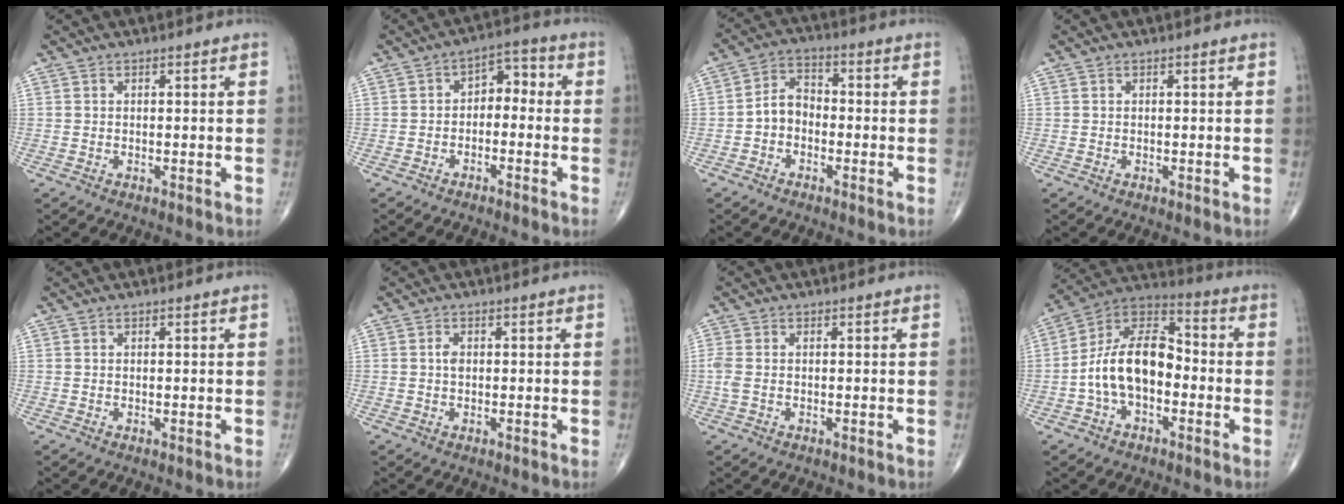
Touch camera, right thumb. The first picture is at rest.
{"total": 5.2, "force": [-0.9, 3.5, 3.7], "torque": [-0.031, 0.037, -0.028]}
{"total": 5.6, "force": [-1.5, 4.2, 3.4], "torque": [-0.042, 0.028, -0.042]}
{"total": 0.0}
{"total": 0.0}
{"total": 1.4, "force": [0.1, 0.9, 1.0], "torque": [-0.015, 0.001, 0.000]}
{"total": 2.4, "force": [-0.2, 1.3, 2.0], "torque": [-0.066, 0.004, -0.004]}
{"total": 14.4, "force": [-2.6, 8.6, 11.3], "torque": [-0.189, 0.048, -0.057]}